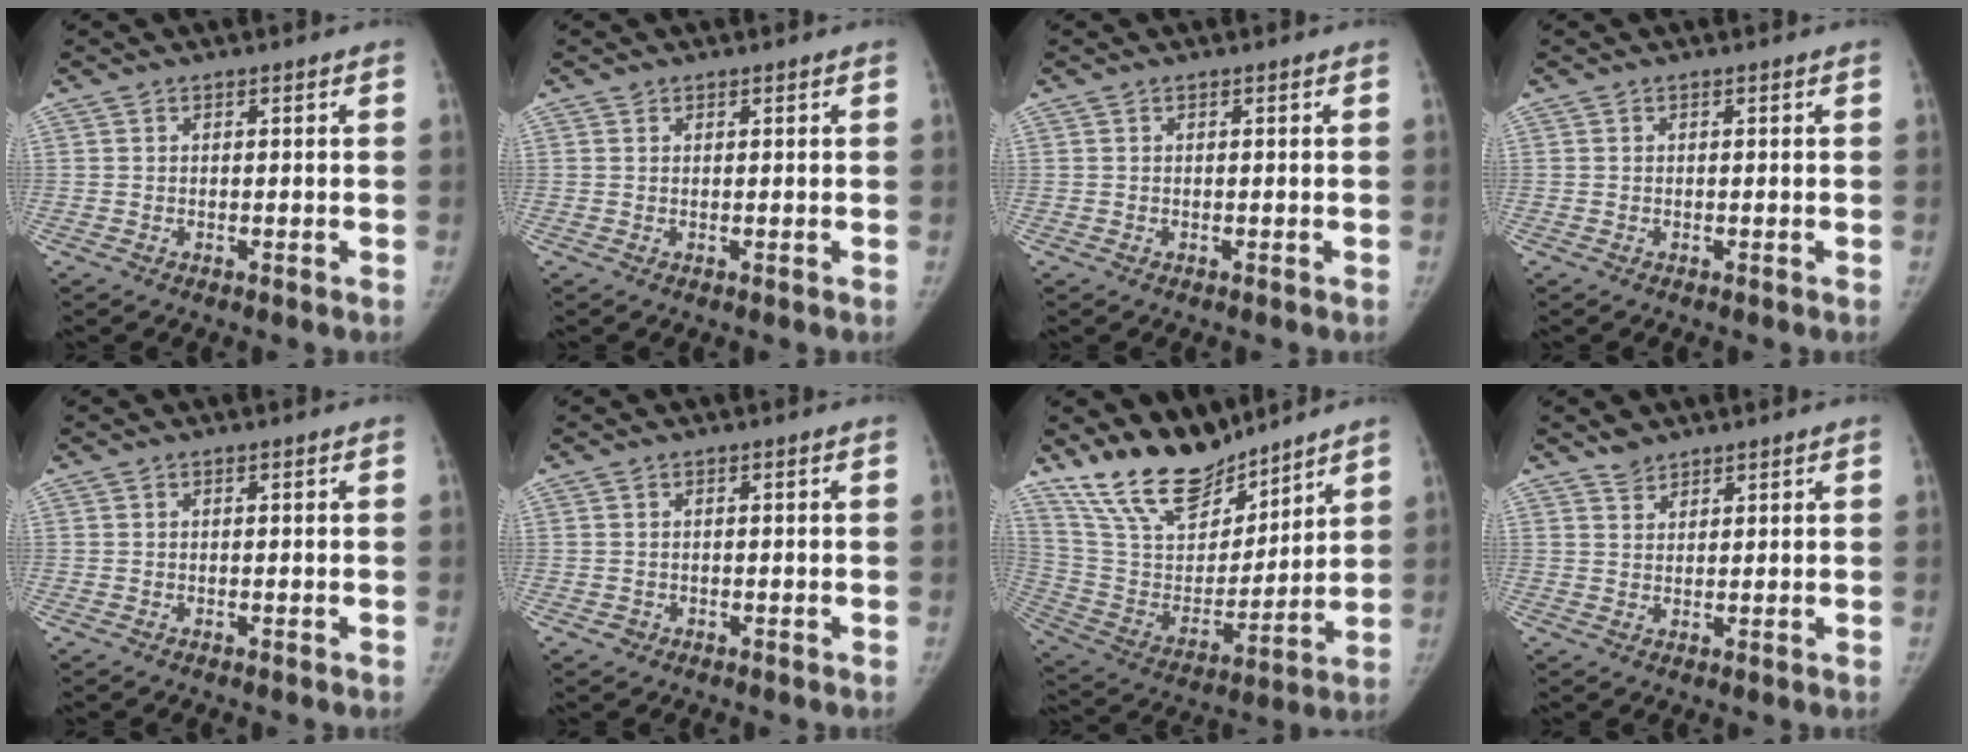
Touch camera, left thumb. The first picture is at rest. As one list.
[{"total": 0.6, "force": [0.5, 0.3, 0.0], "torque": [0.001, -0.003, 0.006]}, {"total": 0.0}, {"total": 0.0}, {"total": 0.0}, {"total": 0.9, "force": [-0.2, 0.9, 0.1], "torque": [-0.002, 0.001, -0.002]}, {"total": 18.5, "force": [15.6, 7.4, 6.7], "torque": [-0.081, -0.089, 0.295]}, {"total": 2.5, "force": [2.2, 1.1, 0.3], "torque": [0.004, -0.009, 0.040]}]